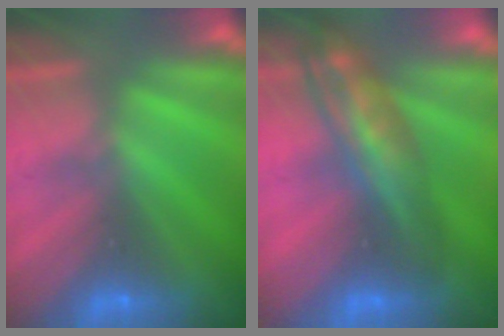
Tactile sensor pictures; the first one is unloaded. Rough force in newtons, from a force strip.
{"total": 2.8}